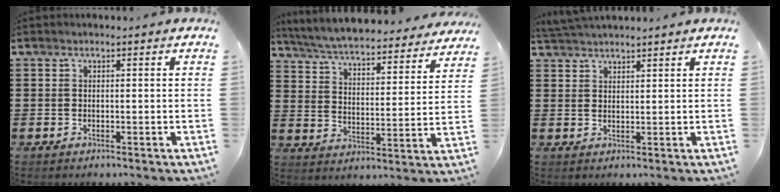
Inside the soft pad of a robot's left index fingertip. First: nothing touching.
{"total": 5.7, "force": [5.5, -0.3, 1.2], "torque": [-0.049, -0.040, 0.092]}
{"total": 2.6, "force": [2.6, 0.0, 0.2], "torque": [-0.008, -0.001, 0.052]}